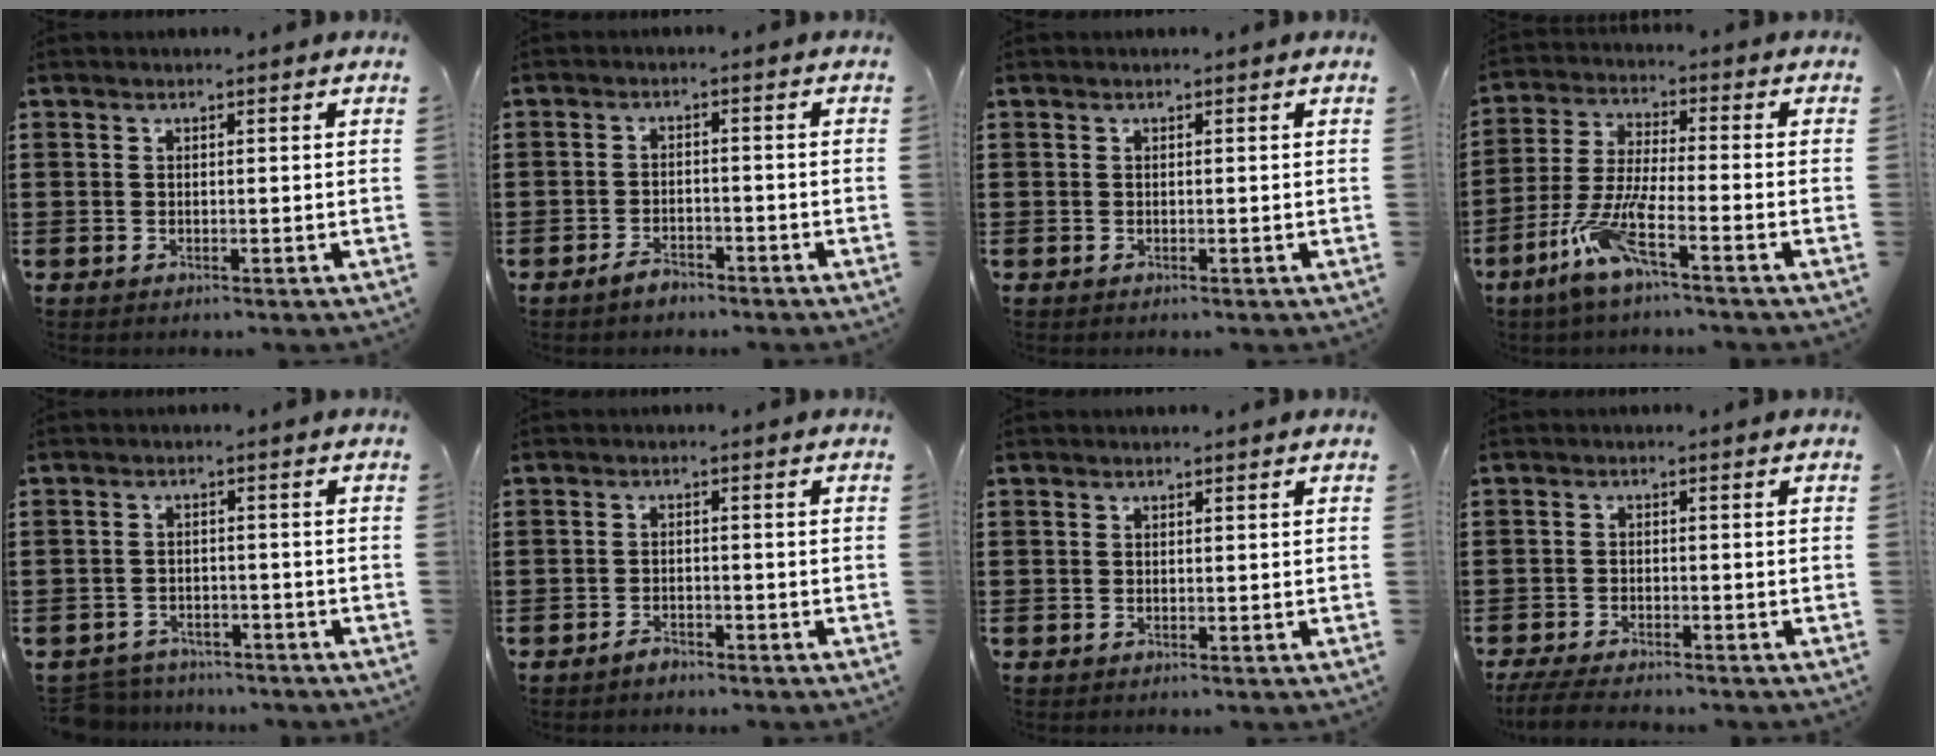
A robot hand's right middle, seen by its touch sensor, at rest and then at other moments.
{"total": 2.4, "force": [-2.0, 0.8, 1.0], "torque": [-0.021, 0.001, -0.038]}
{"total": 0.0}
{"total": 8.3, "force": [-5.1, 1.1, 6.5], "torque": [-0.154, -0.013, -0.103]}
{"total": 3.4, "force": [-3.4, 0.6, -0.1], "torque": [-0.006, -0.001, -0.072]}
{"total": 1.9, "force": [-1.7, 0.6, 0.6], "torque": [-0.017, -0.003, -0.032]}
{"total": 0.0}
{"total": 3.4, "force": [-3.2, 0.3, 1.2], "torque": [-0.036, -0.009, -0.067]}